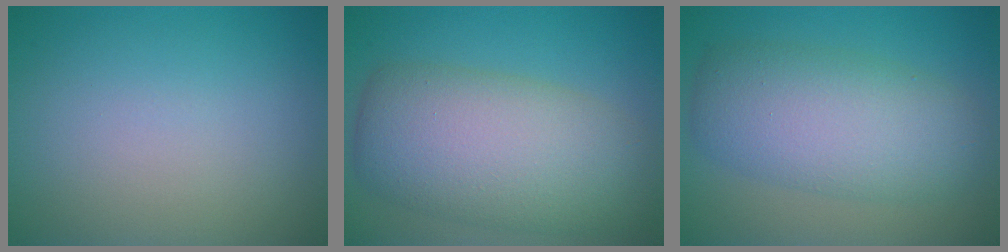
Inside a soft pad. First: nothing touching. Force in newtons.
{"total": 9.7, "press": 9.6, "slide": 0.4}
{"total": 7.3, "press": 7.3, "slide": 0.1}